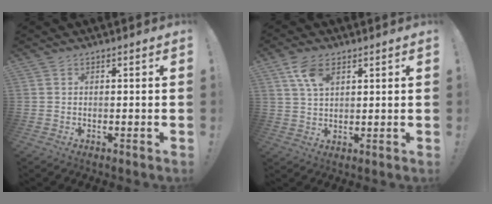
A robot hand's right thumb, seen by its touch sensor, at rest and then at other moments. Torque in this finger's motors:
{"motor_torque": [0.20, 0.31, 0.68, 0.29, 0.01]}